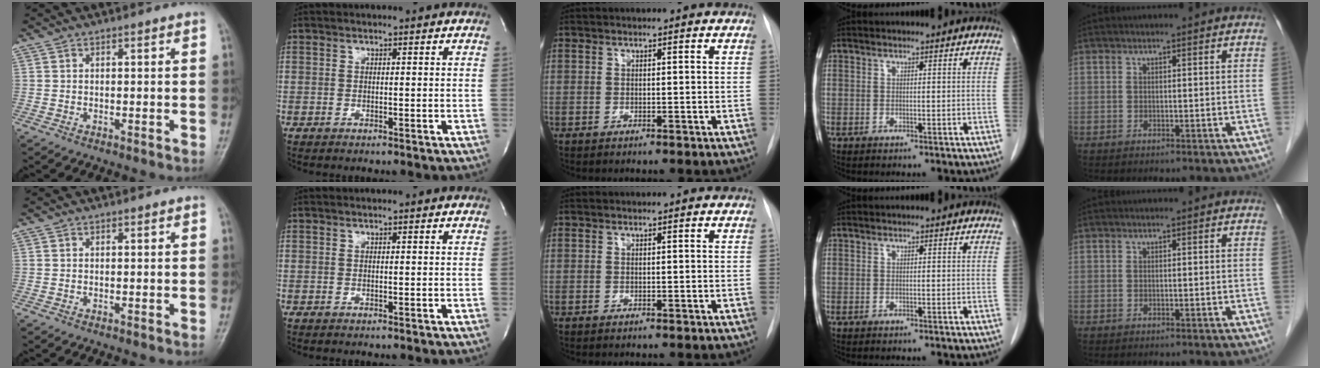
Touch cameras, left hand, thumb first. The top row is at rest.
{}